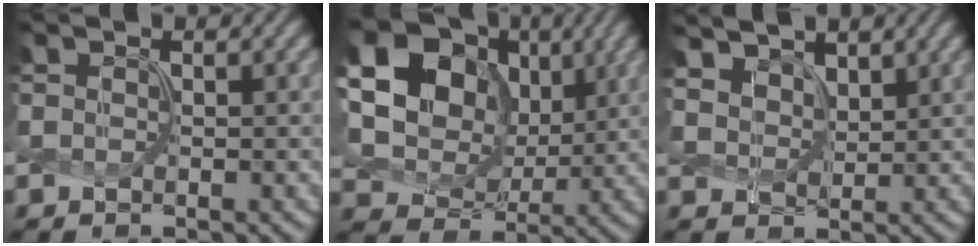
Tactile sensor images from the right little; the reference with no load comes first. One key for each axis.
{"total": 23.6, "fx": 8.0, "fy": 19.6, "fz": 10.5, "tx": -0.264, "ty": 0.028, "tz": 0.120}
{"total": 5.4, "fx": 4.1, "fy": 2.8, "fz": 2.2, "tx": -0.084, "ty": -0.002, "tz": 0.076}